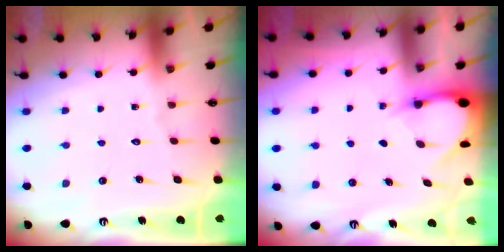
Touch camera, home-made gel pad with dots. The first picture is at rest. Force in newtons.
{"total": 3.1, "press": 3.1, "slide": 0.2}